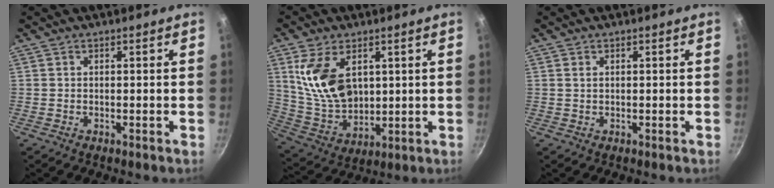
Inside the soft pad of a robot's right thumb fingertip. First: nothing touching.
{"total": 14.2, "force": [4.3, 9.0, 10.1], "torque": [-0.167, -0.031, 0.099]}
{"total": 0.7, "force": [0.3, 0.5, 0.5], "torque": [-0.009, 0.000, 0.005]}